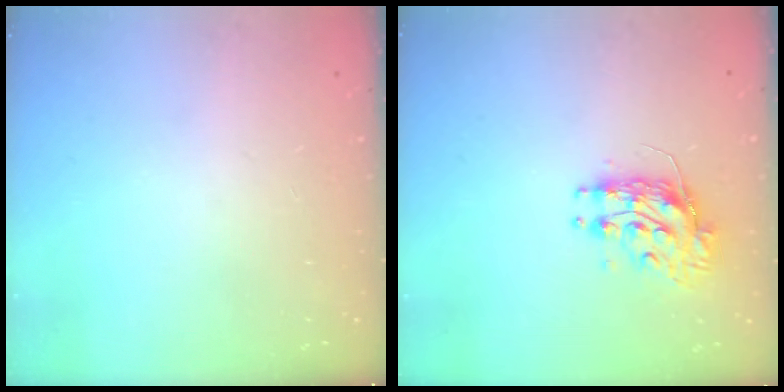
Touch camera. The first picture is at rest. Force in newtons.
{"total": 9.3, "press": 9.2, "slide": 0.6}